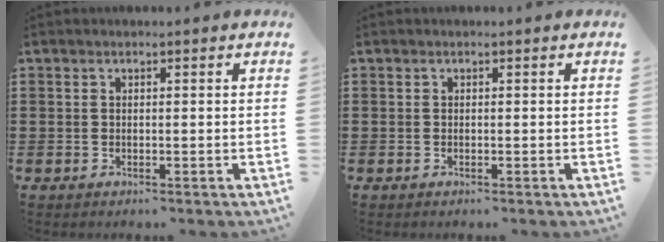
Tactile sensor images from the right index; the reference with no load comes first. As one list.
[{"total": 0.0}]